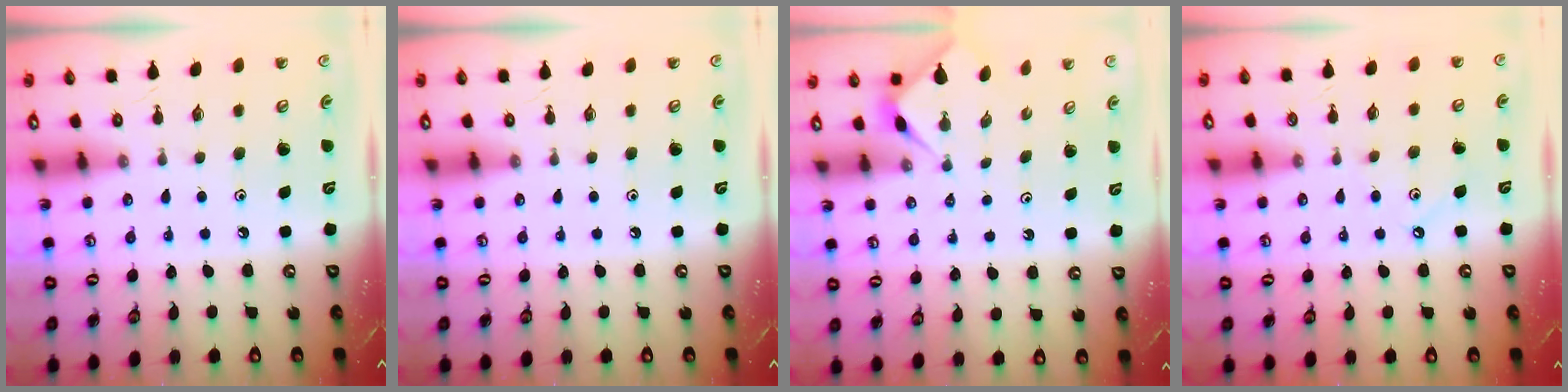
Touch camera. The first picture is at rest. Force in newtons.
{"total": 0.0}
{"total": 3.3, "press": 3.2, "slide": 0.3}
{"total": 3.2, "press": 3.2, "slide": 0.3}